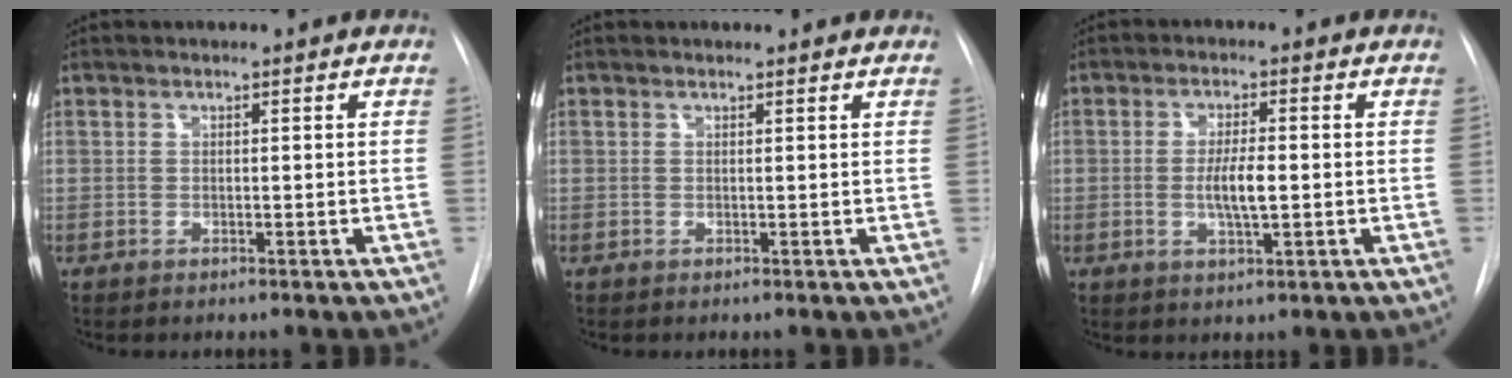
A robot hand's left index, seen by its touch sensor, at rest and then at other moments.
{"total": 2.2, "force": [2.1, 0.3, 0.4], "torque": [-0.011, 0.005, 0.015]}
{"total": 4.6, "force": [-0.9, 0.8, 4.4], "torque": [-0.086, -0.011, -0.014]}